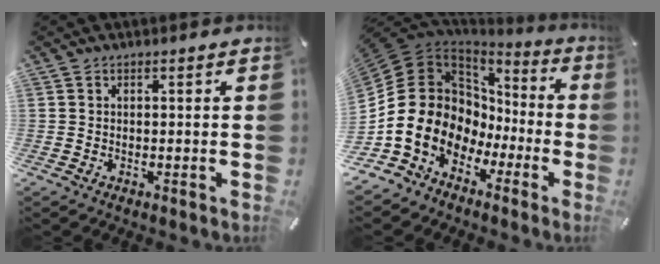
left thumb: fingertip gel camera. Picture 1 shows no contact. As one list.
[{"total": 17.0, "force": [-2.7, 14.6, 8.3], "torque": [-0.183, -0.019, -0.032]}]